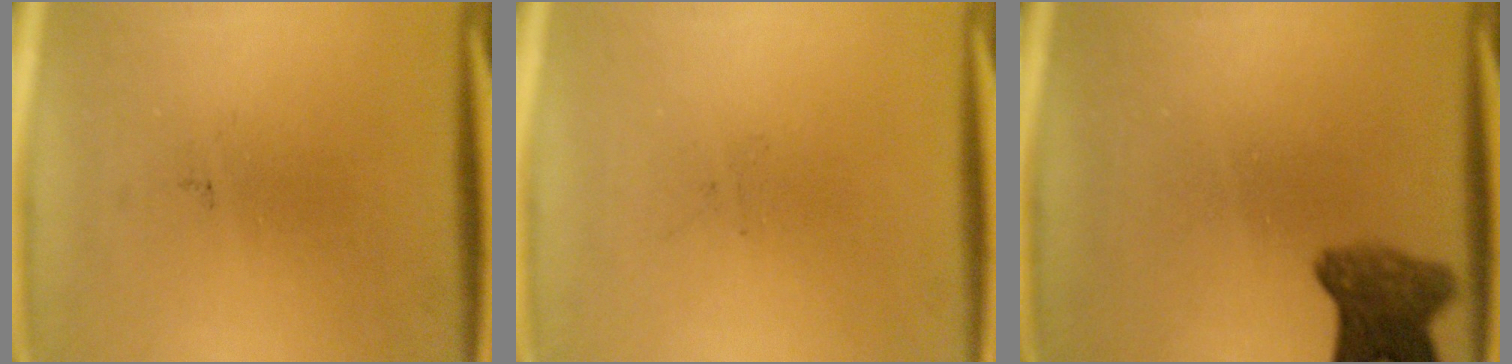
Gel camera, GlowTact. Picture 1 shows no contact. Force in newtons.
{"total": 0.0}
{"total": 6.2}